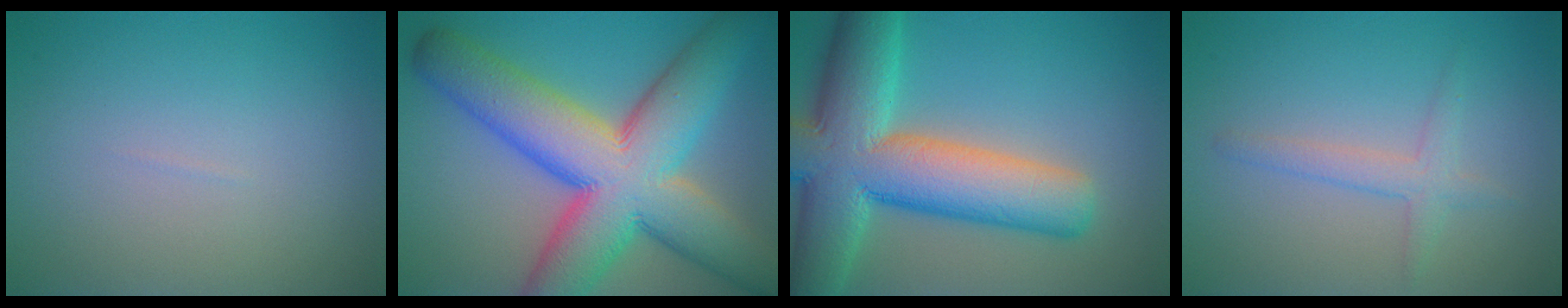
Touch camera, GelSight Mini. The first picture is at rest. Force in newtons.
{"total": 14.8, "press": 14.8, "slide": 0.5}
{"total": 13.0, "press": 13.0, "slide": 1.0}
{"total": 2.0, "press": 2.0, "slide": 0.1}